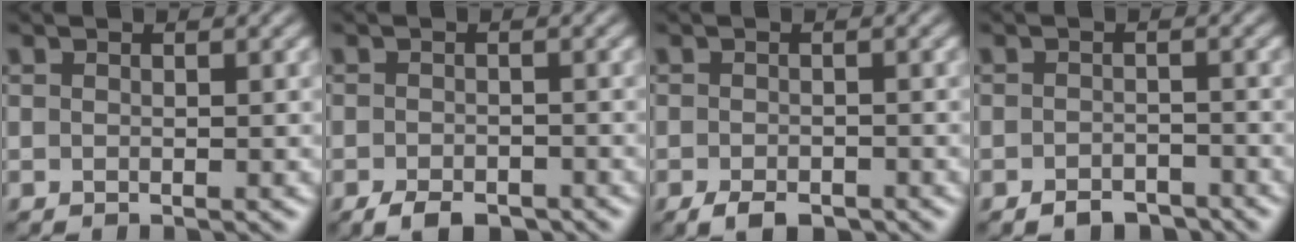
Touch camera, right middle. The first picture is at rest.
{"total": 3.4, "force": [-2.5, 1.4, 1.7], "torque": [-0.025, -0.007, -0.039]}
{"total": 2.7, "force": [-1.9, 1.2, 1.6], "torque": [-0.027, -0.008, -0.028]}
{"total": 2.5, "force": [-2.0, 1.1, 0.9], "torque": [-0.012, -0.002, -0.034]}